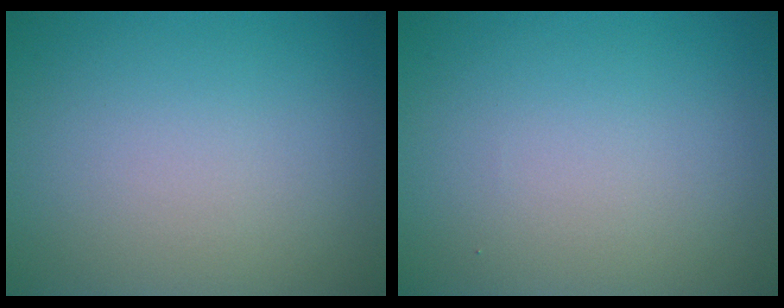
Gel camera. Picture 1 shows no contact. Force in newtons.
{"total": 0.0}